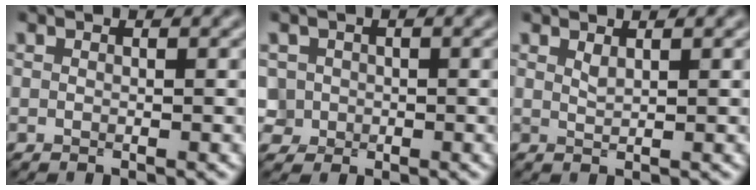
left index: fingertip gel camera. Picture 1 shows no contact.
{"total": 2.7, "force": [-0.5, 2.7, 0.3], "torque": [0.001, 0.011, -0.011]}
{"total": 0.8, "force": [0.6, 0.1, 0.5], "torque": [-0.012, 0.000, 0.013]}